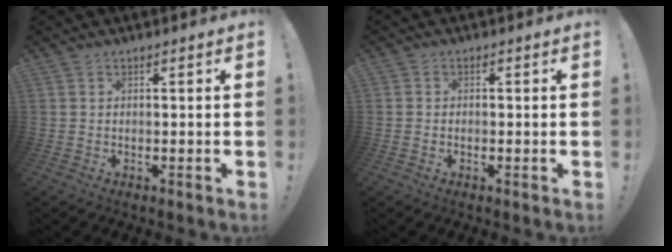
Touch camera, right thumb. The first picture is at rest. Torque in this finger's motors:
{"motor_torque": [-0.31, 1.33, -0.33, 0.70, 0.18]}